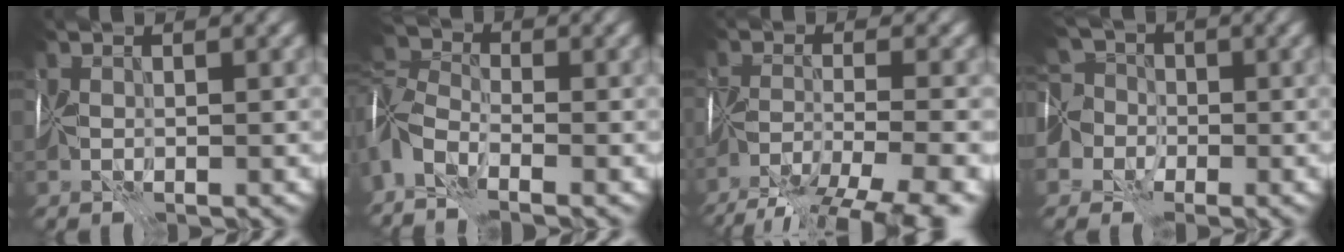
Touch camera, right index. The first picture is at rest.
{"total": 6.5, "force": [-3.5, 3.1, 4.4], "torque": [-0.092, 0.000, -0.081]}
{"total": 10.5, "force": [-8.3, 2.7, 5.8], "torque": [-0.102, -0.017, -0.117]}
{"total": 7.6, "force": [-3.0, 6.1, 3.2], "torque": [-0.050, 0.001, -0.072]}